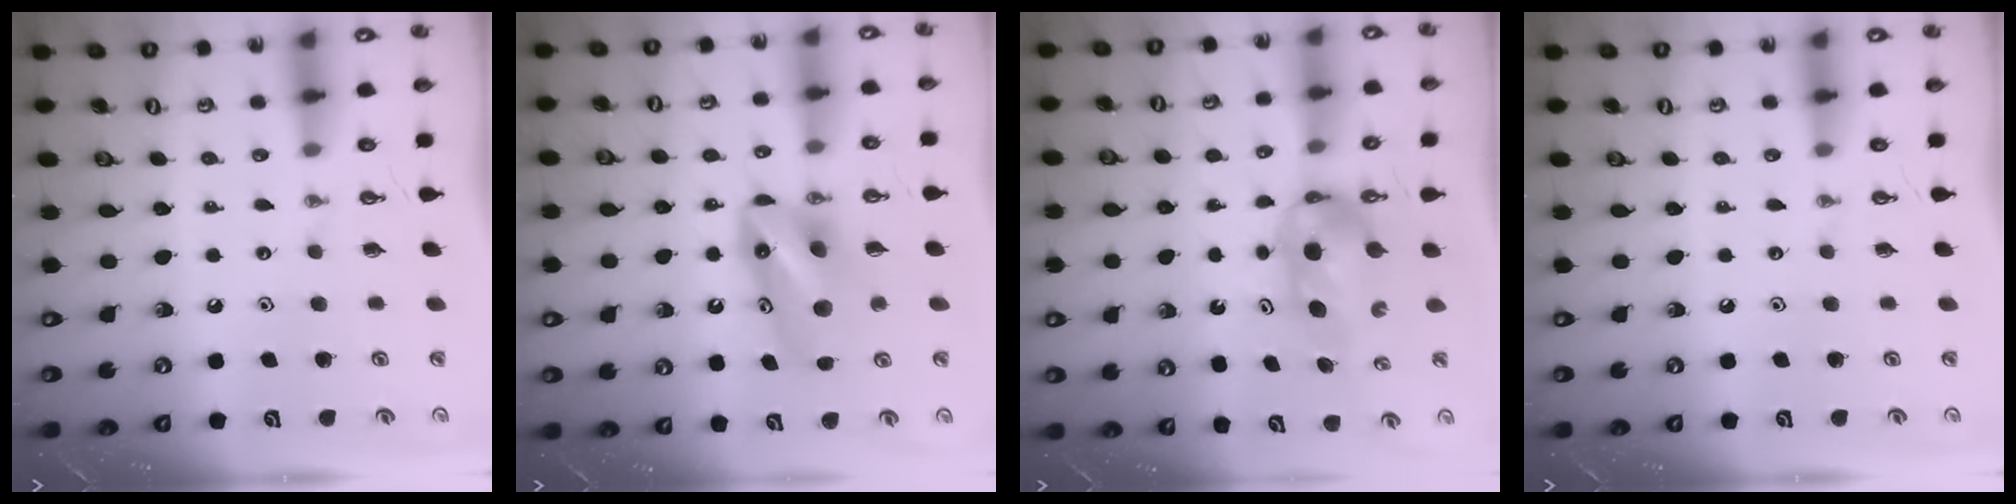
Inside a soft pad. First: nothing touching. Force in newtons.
{"total": 10.7, "press": 8.6, "slide": 6.3}
{"total": 5.6, "press": 5.4, "slide": 1.7}
{"total": 0.0}